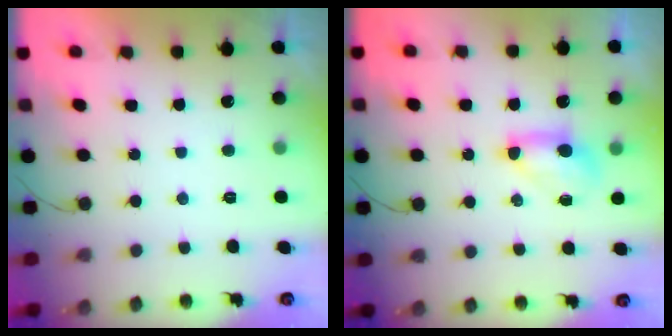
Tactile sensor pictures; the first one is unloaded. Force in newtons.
{"total": 7.0, "press": 6.9, "slide": 1.1}